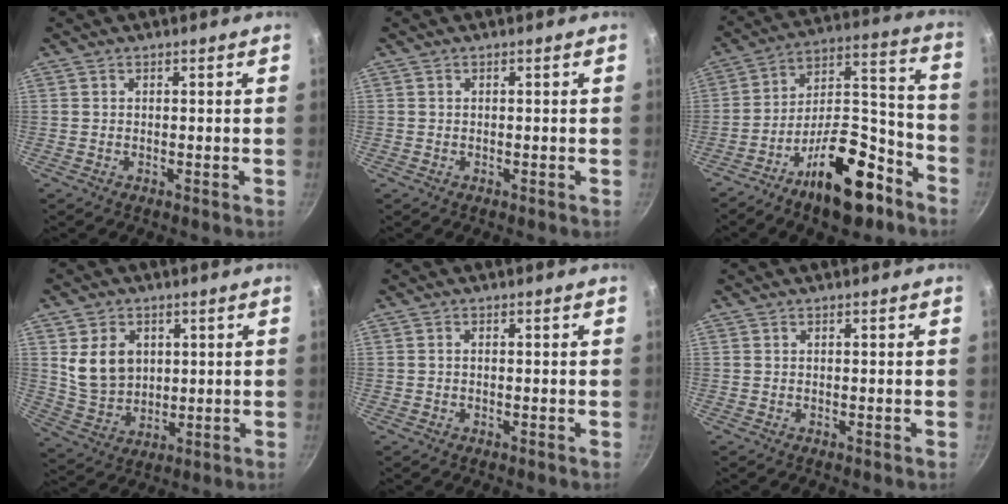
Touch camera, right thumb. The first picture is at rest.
{"total": 0.7, "force": [-0.2, 0.6, -0.1], "torque": [0.004, 0.002, -0.003]}
{"total": 19.9, "force": [-11.9, 8.6, 13.6], "torque": [-0.176, 0.103, -0.188]}
{"total": 9.9, "force": [2.3, 7.9, 5.6], "torque": [-0.081, -0.018, 0.056]}
{"total": 0.7, "force": [0.0, 0.6, 0.4], "torque": [-0.006, 0.004, 0.000]}
{"total": 0.0}